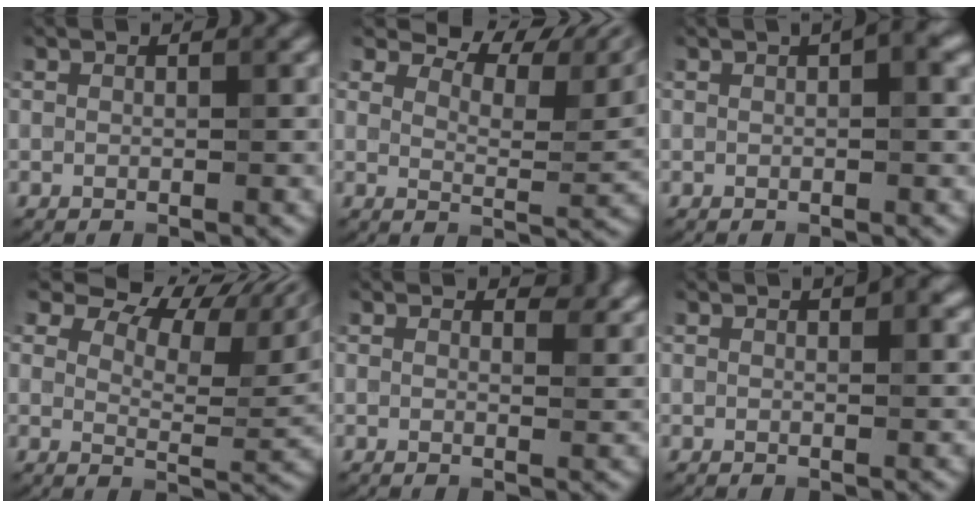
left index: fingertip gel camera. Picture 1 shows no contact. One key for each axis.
{"total": 9.2, "fx": 7.6, "fy": 2.9, "fz": 4.4, "tx": -0.068, "ty": 0.008, "tz": 0.110}
{"total": 2.0, "fx": 0.7, "fy": 0.3, "fz": 1.9, "tx": -0.024, "ty": 0.005, "tz": 0.010}
{"total": 12.5, "fx": 9.2, "fy": 5.0, "fz": 6.8, "tx": -0.114, "ty": 0.016, "tz": 0.133}
{"total": 2.3, "fx": 1.9, "fy": 0.8, "fz": 1.2, "tx": -0.016, "ty": -0.007, "tz": 0.021}
{"total": 1.8, "fx": 1.1, "fy": 0.4, "fz": 1.4, "tx": -0.011, "ty": 0.000, "tz": 0.017}